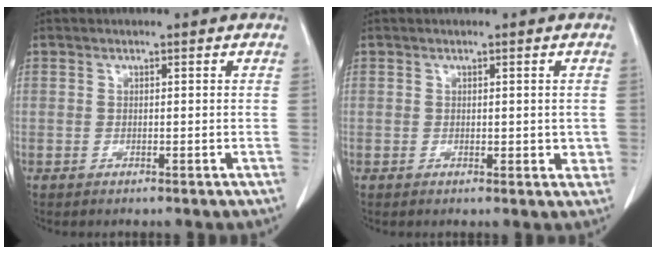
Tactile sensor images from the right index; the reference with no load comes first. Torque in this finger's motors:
{"motor_torque": [0.04, 0.02, 0.03, 0.02]}